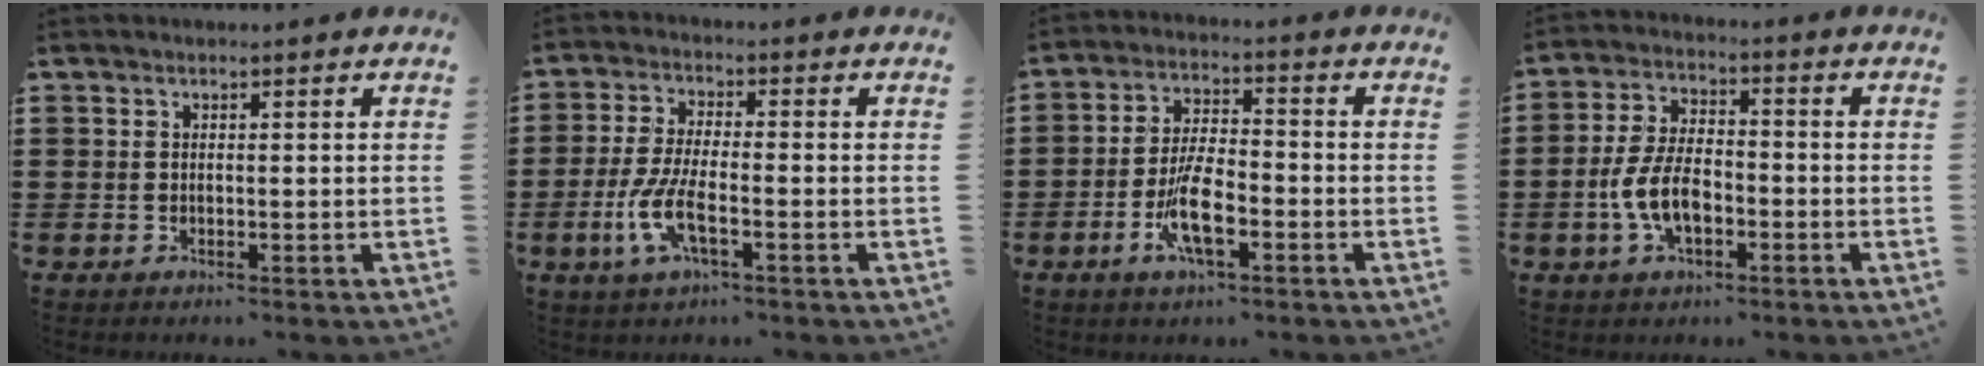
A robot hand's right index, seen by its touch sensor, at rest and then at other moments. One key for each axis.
{"total": 6.6, "fx": -2.8, "fy": 1.8, "fz": 5.8, "tx": -0.145, "ty": -0.017, "tz": -0.060}
{"total": 7.9, "fx": -3.2, "fy": 2.7, "fz": 6.8, "tx": -0.149, "ty": -0.009, "tz": -0.063}
{"total": 7.5, "fx": -2.5, "fy": 3.7, "fz": 6.1, "tx": -0.143, "ty": -0.001, "tz": -0.053}